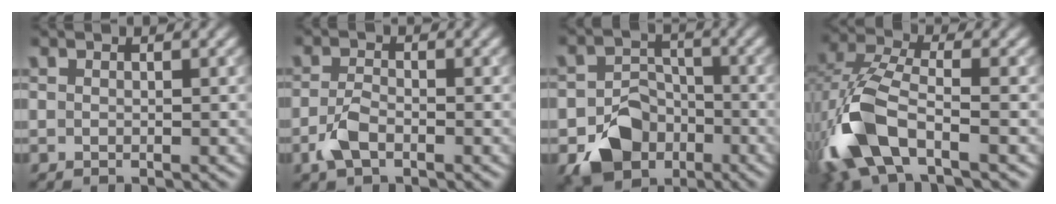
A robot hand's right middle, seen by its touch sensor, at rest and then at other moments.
{"total": 2.5, "force": [-1.2, 1.2, 1.8], "torque": [-0.042, -0.002, -0.029]}
{"total": 5.7, "force": [-2.9, 4.3, 2.4], "torque": [-0.033, -0.009, -0.051]}
{"total": 8.5, "force": [-3.7, 4.1, 6.4], "torque": [-0.152, -0.007, -0.085]}